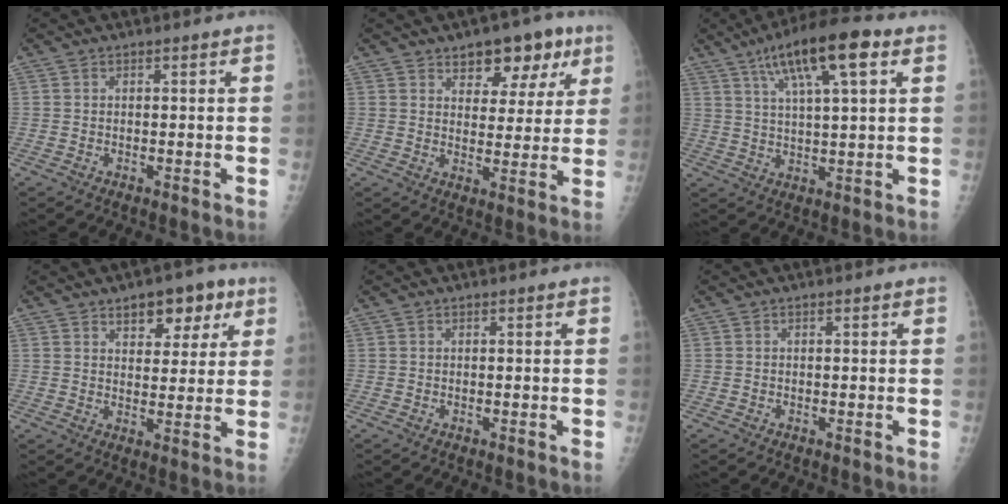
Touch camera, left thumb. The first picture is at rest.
{"total": 10.5, "force": [6.0, 6.0, 6.1], "torque": [-0.034, -0.022, 0.081]}
{"total": 13.8, "force": [6.6, 3.3, 11.6], "torque": [-0.184, -0.004, 0.109]}
{"total": 6.1, "force": [3.3, 3.6, 3.7], "torque": [-0.015, -0.011, 0.040]}
{"total": 0.0}
{"total": 0.0}